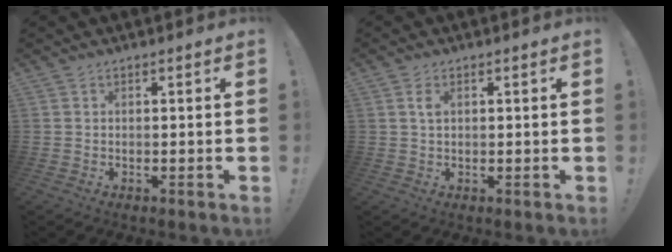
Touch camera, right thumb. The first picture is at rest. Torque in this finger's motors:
{"motor_torque": [-0.05, -0.14, 0.34, -0.08, 0.02]}